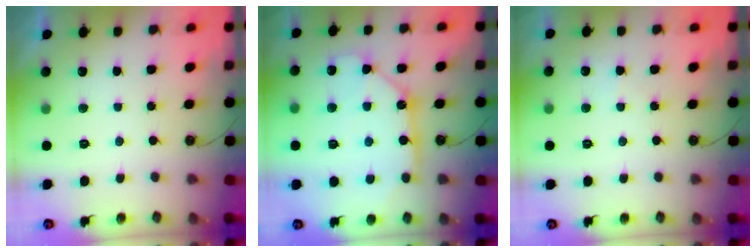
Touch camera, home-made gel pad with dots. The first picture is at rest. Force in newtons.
{"total": 12.0, "press": 11.9, "slide": 1.2}
{"total": 2.8, "press": 2.8, "slide": 0.5}